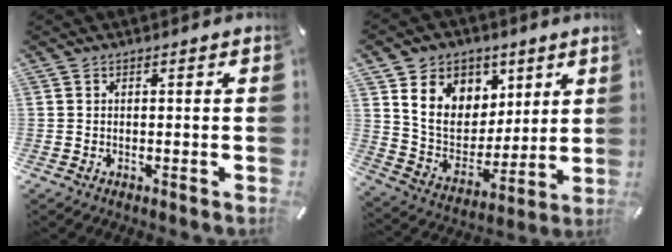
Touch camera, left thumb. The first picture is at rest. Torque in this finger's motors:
{"motor_torque": [0.76, 0.35, 1.59, -1.18, 0.40]}